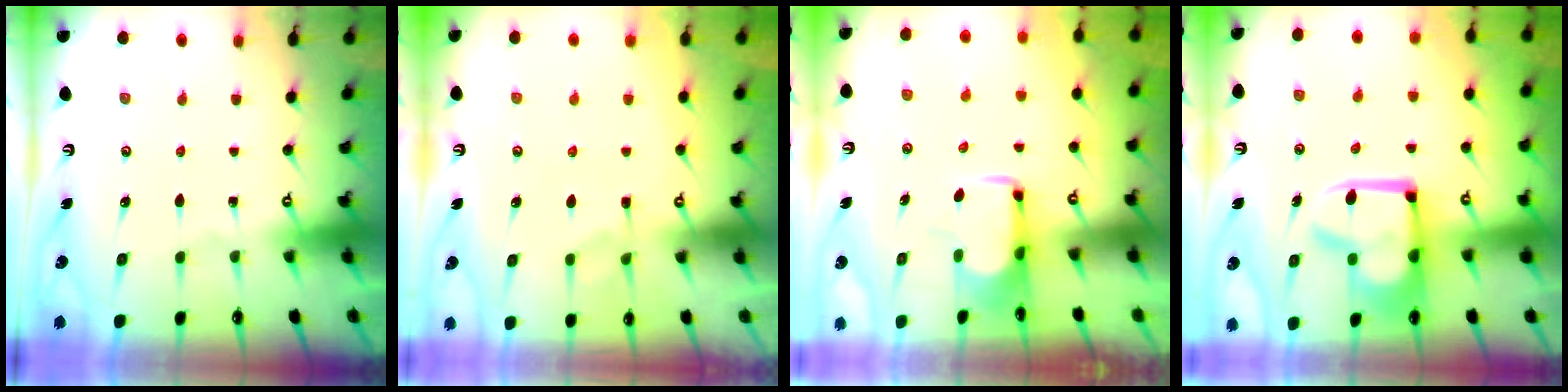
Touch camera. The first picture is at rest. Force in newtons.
{"total": 5.4, "press": 5.2, "slide": 1.4}
{"total": 1.7, "press": 1.7, "slide": 0.4}
{"total": 7.1, "press": 7.0, "slide": 1.1}